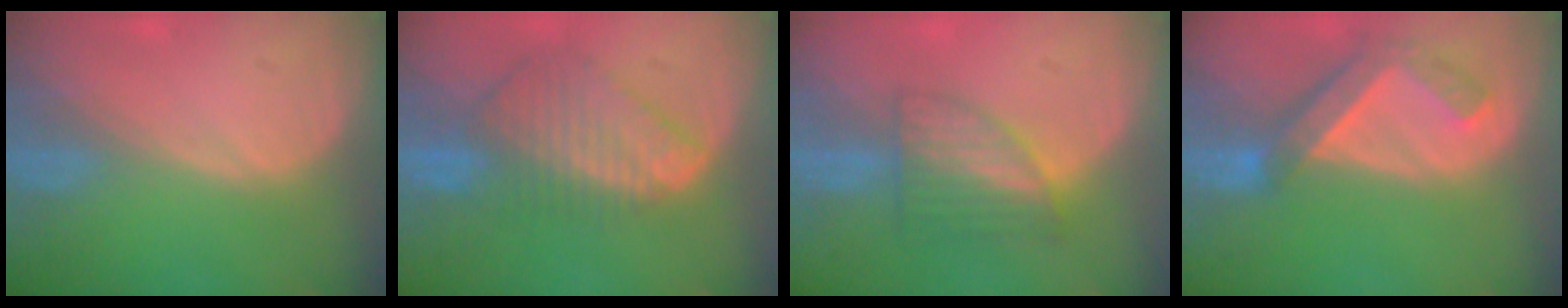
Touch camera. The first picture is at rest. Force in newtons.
{"total": 9.0, "press": 7.8, "slide": 4.6}
{"total": 6.1, "press": 5.7, "slide": 2.0}
{"total": 6.2, "press": 6.0, "slide": 1.4}